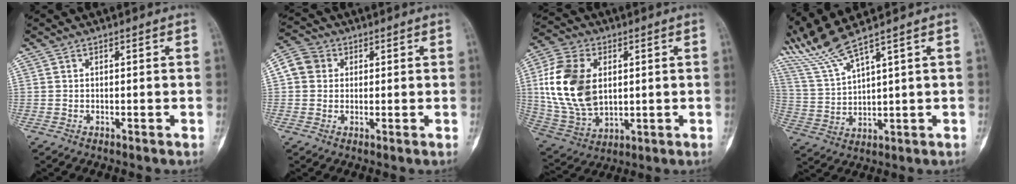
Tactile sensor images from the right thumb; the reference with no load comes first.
{"total": 6.8, "force": [1.4, 6.1, 2.6], "torque": [-0.039, 0.011, 0.019]}
{"total": 18.1, "force": [2.4, 12.1, 13.2], "torque": [-0.250, -0.007, 0.056]}
{"total": 8.4, "force": [7.2, -0.8, 4.1], "torque": [-0.102, -0.029, 0.164]}